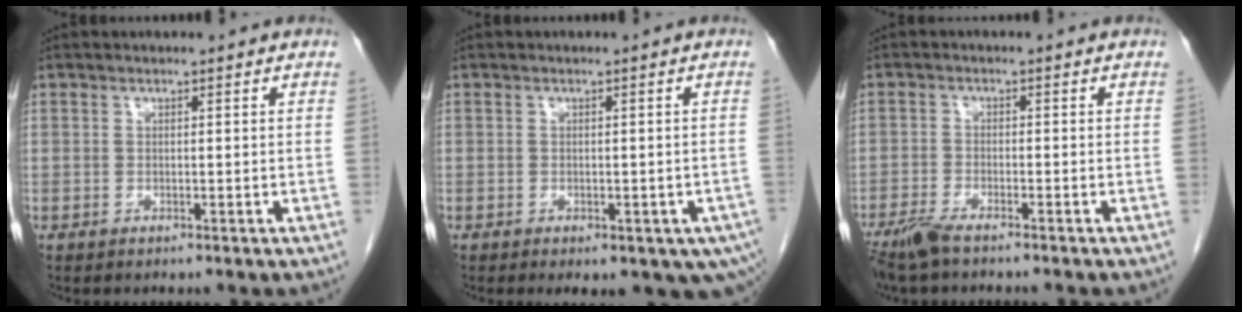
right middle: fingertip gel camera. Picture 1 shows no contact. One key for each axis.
{"total": 10.9, "fx": -6.1, "fy": 5.2, "fz": 7.4, "tx": -0.077, "ty": -0.014, "tz": -0.069}
{"total": 4.8, "fx": -3.9, "fy": 0.5, "fz": 2.8, "tx": -0.056, "ty": -0.012, "tz": -0.074}